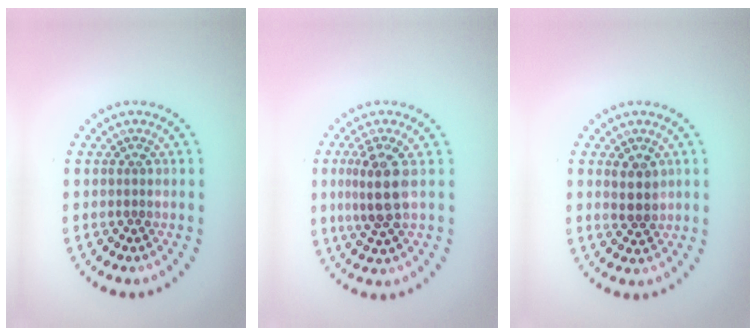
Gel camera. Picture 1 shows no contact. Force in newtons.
{"total": 3.6, "press": 3.2, "slide": 1.6}
{"total": 2.0, "press": 1.8, "slide": 0.8}